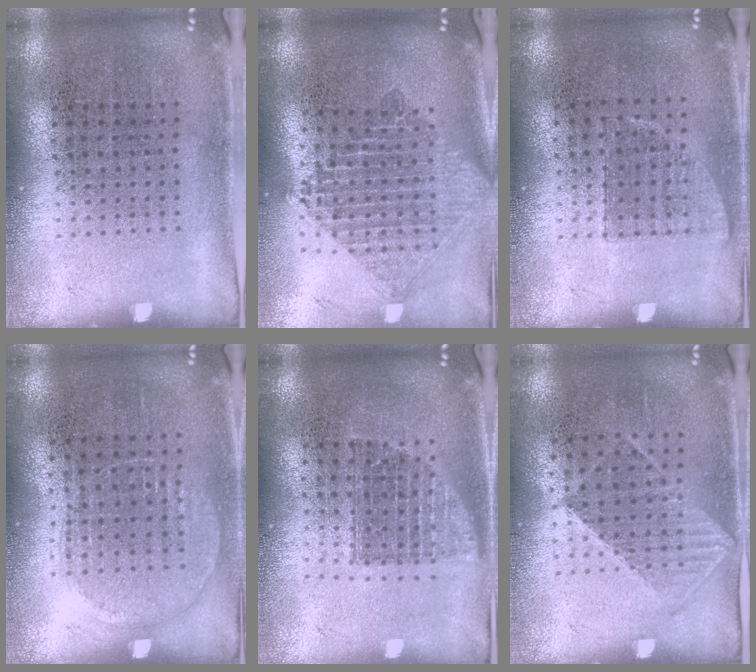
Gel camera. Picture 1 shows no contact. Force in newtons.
{"total": 2.2, "press": 1.7, "slide": 1.4}
{"total": 0.7, "press": 0.6, "slide": 0.3}
{"total": 1.0, "press": 0.9, "slide": 0.4}
{"total": 1.4, "press": 1.1, "slide": 0.8}
{"total": 1.0, "press": 0.9, "slide": 0.5}